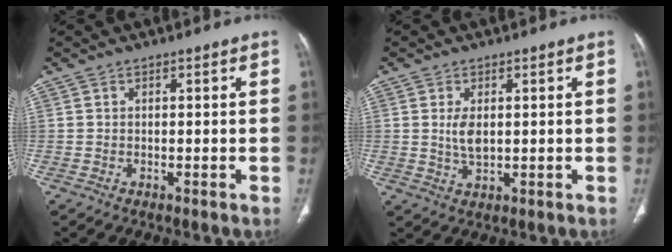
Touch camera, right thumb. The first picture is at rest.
{"total": 3.9, "force": [0.6, 2.0, 3.3], "torque": [-0.065, -0.009, 0.016]}